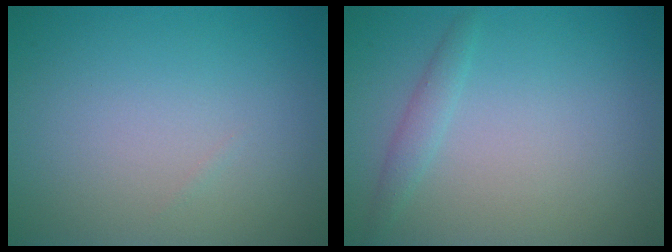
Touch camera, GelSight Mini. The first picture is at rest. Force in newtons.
{"total": 1.2, "press": 1.2, "slide": 0.0}